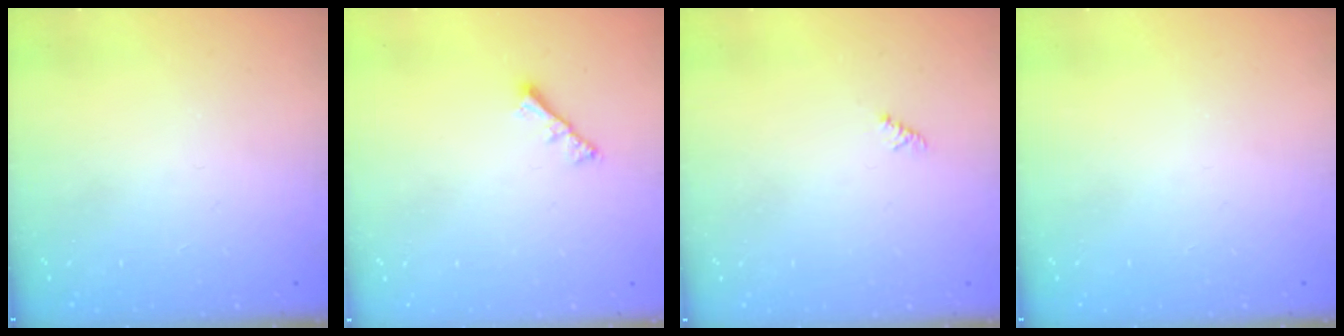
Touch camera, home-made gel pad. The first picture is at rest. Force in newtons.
{"total": 2.4, "press": 2.4, "slide": 0.6}
{"total": 1.1, "press": 1.1, "slide": 0.3}
{"total": 0.0}